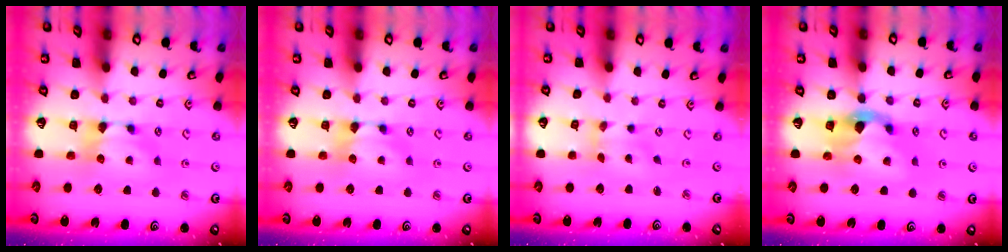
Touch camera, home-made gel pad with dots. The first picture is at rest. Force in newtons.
{"total": 0.0}
{"total": 1.4, "press": 1.0, "slide": 0.9}
{"total": 2.9, "press": 2.6, "slide": 1.3}